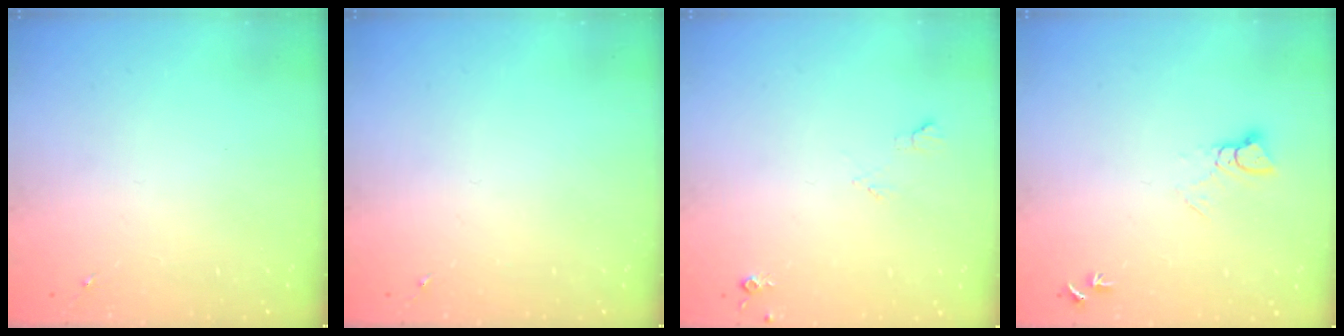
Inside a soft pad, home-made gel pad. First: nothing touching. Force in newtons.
{"total": 0.0}
{"total": 5.1, "press": 5.1, "slide": 0.8}
{"total": 4.1, "press": 4.1, "slide": 0.3}